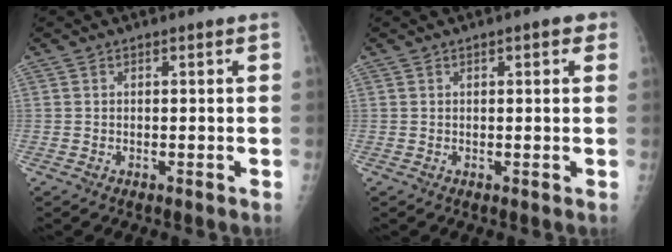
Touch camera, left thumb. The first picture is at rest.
{"total": 2.8, "force": [1.3, 0.9, 2.3], "torque": [-0.022, 0.001, 0.012]}